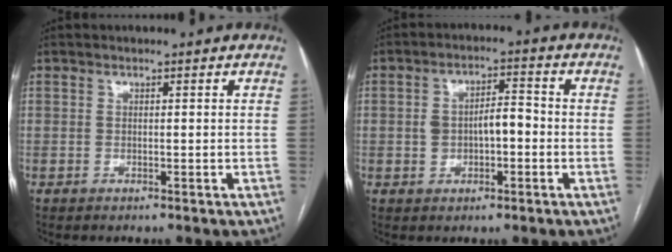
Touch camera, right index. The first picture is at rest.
{"total": 5.5, "force": [-0.6, 2.7, 4.8], "torque": [-0.090, 0.021, -0.007]}